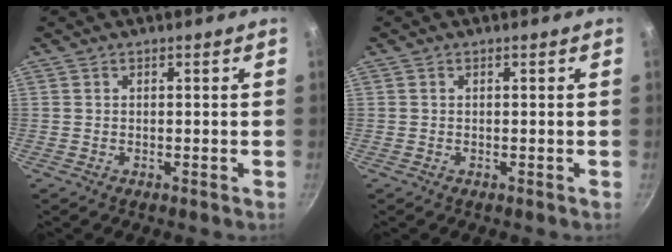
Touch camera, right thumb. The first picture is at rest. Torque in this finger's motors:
{"motor_torque": [0.11, 0.00, 0.26, 0.27, 0.10]}